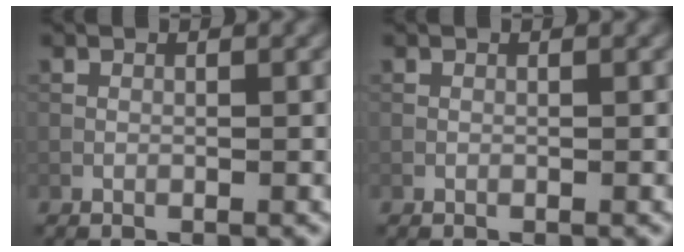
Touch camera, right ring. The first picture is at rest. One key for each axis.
{"total": 0.0}